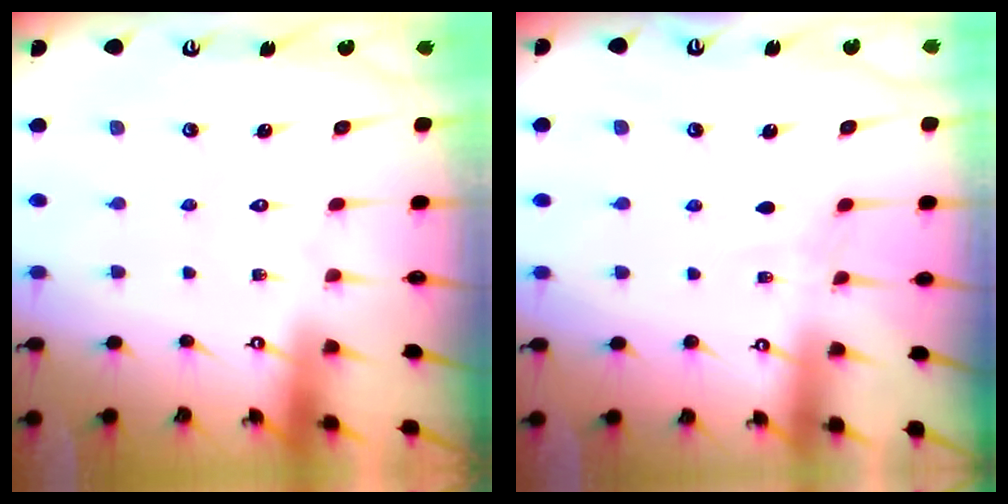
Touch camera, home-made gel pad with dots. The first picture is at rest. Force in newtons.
{"total": 4.4, "press": 4.3, "slide": 0.5}